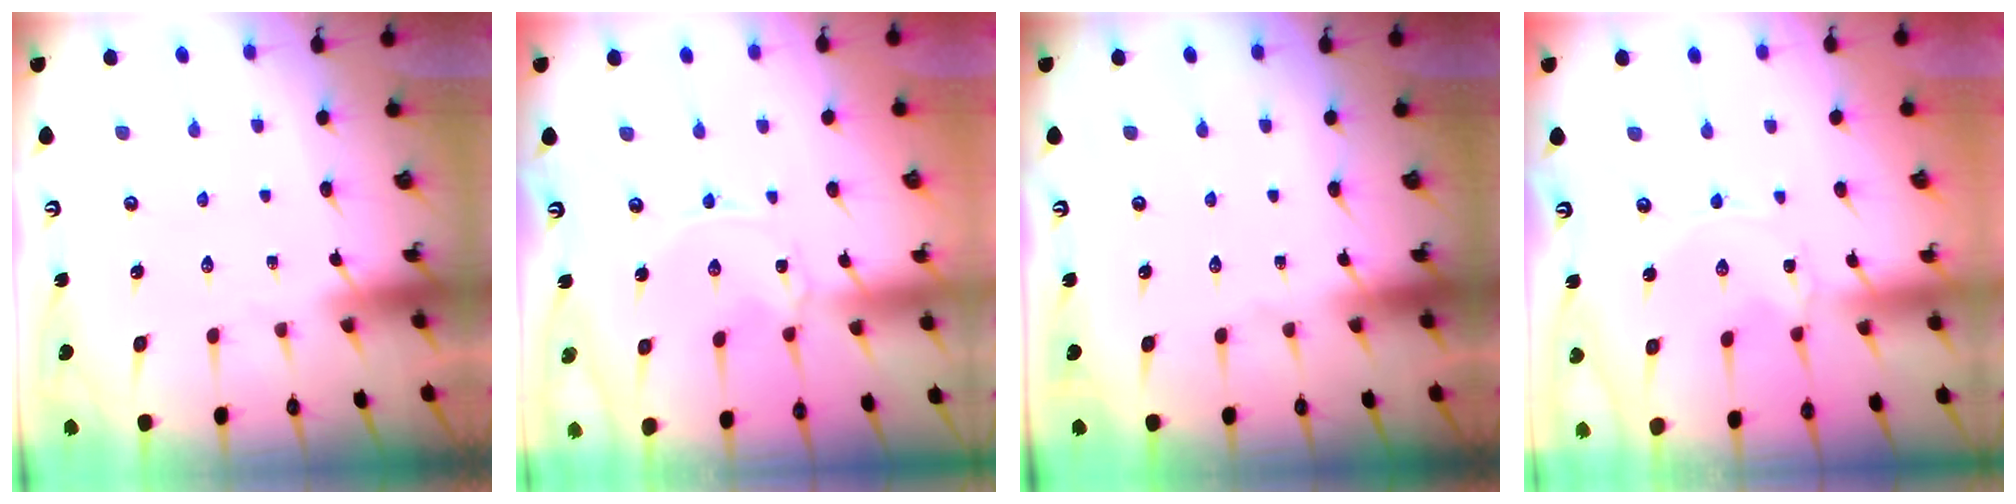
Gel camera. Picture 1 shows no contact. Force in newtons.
{"total": 0.0}
{"total": 0.0}
{"total": 0.0}